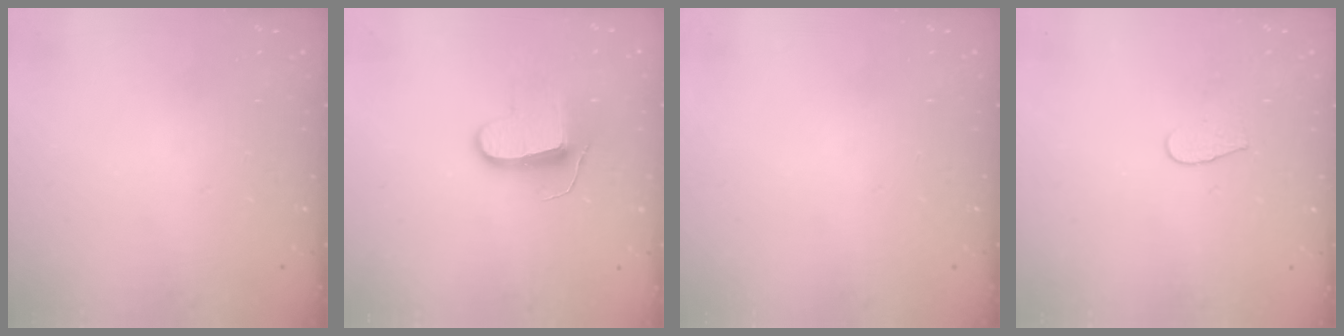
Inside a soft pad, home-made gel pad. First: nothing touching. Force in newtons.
{"total": 9.8, "press": 9.8, "slide": 0.2}
{"total": 0.0}
{"total": 4.7, "press": 4.7, "slide": 0.4}